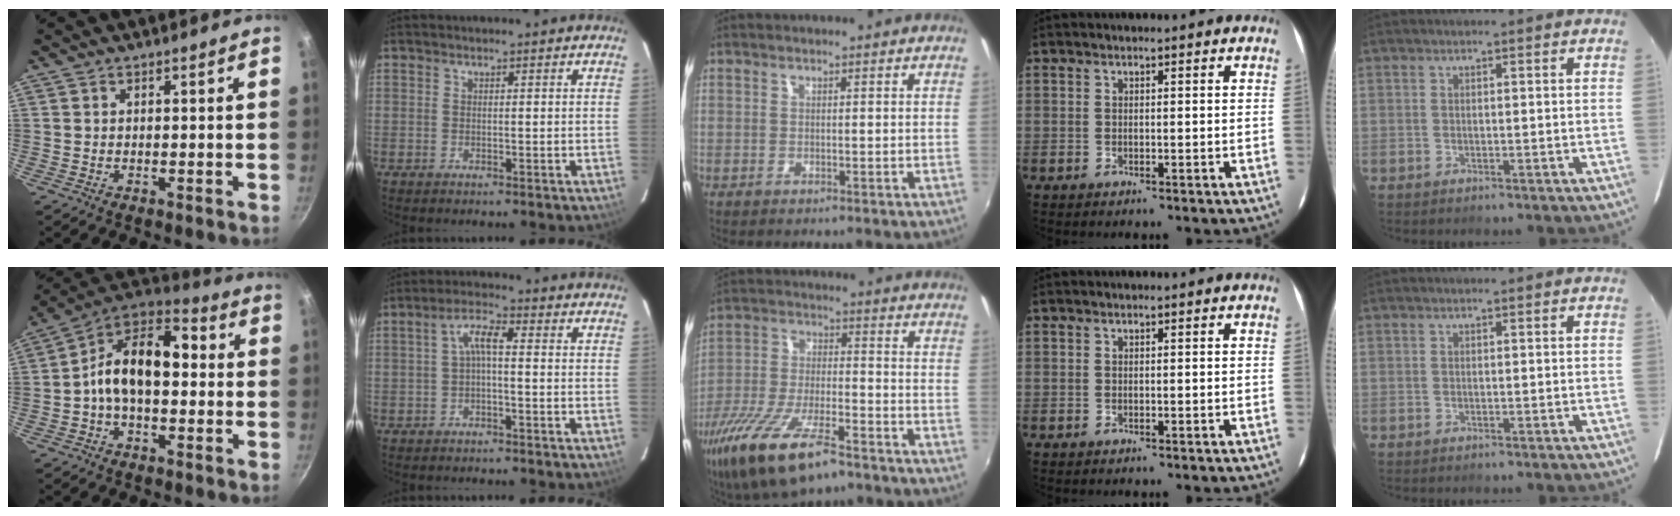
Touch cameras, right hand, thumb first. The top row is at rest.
{"thumb": {"total": 15.3, "force": [-0.1, 9.4, 12.1], "torque": [-0.174, 0.047, -0.025]}, "index": {"total": 3.8, "force": [-0.7, 0.9, 3.7], "torque": [-0.076, 0.013, -0.014]}, "middle": {"total": 19.0, "force": [-12.4, 6.2, 13.0], "torque": [-0.265, -0.047, -0.222]}}